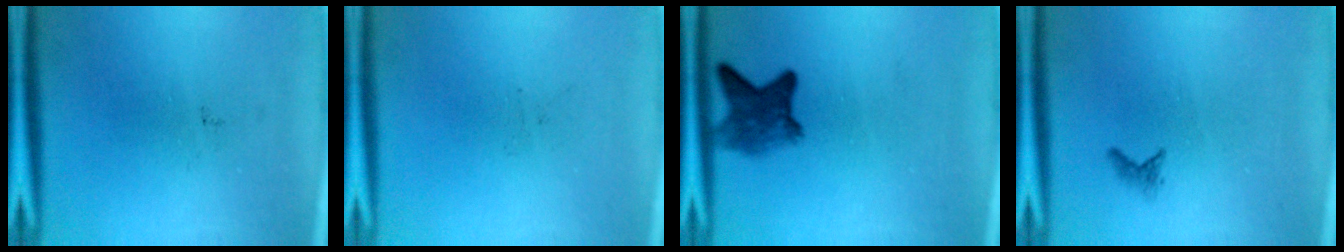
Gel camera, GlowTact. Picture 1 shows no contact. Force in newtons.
{"total": 0.0}
{"total": 5.0}
{"total": 0.7}